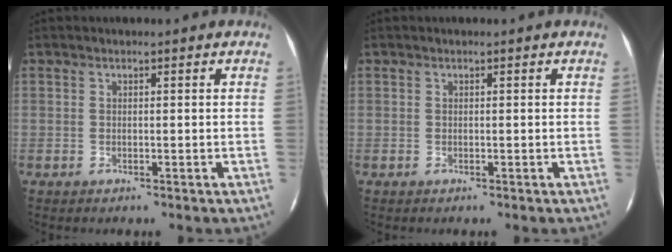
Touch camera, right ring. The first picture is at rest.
{"total": 0.0}